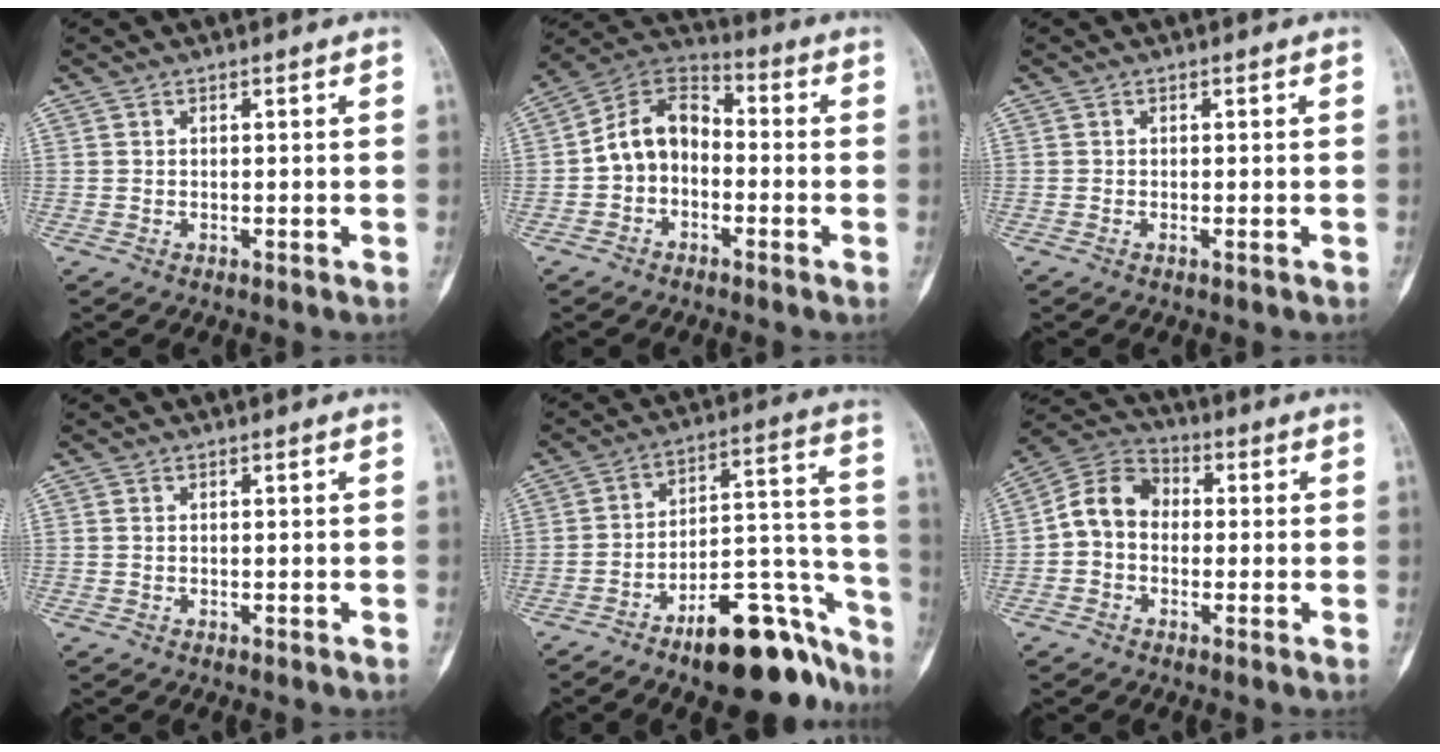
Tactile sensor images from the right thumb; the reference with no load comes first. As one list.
[{"total": 9.9, "force": [-1.7, 7.3, 6.5], "torque": [-0.096, 0.040, -0.047]}, {"total": 0.0}, {"total": 0.0}, {"total": 20.2, "force": [-13.8, 7.6, 12.7], "torque": [-0.110, 0.124, -0.205]}, {"total": 8.6, "force": [-0.4, 6.8, 5.2], "torque": [-0.076, 0.029, -0.025]}]